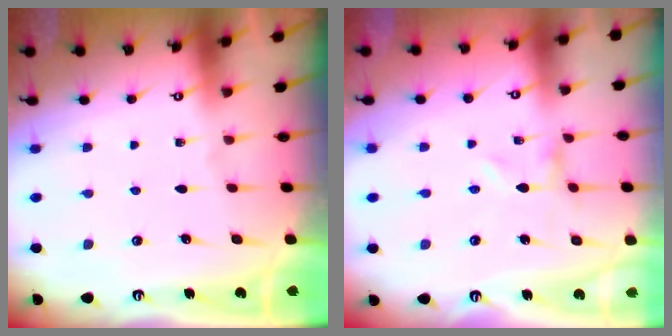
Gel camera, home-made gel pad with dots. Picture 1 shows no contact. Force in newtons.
{"total": 0.0}